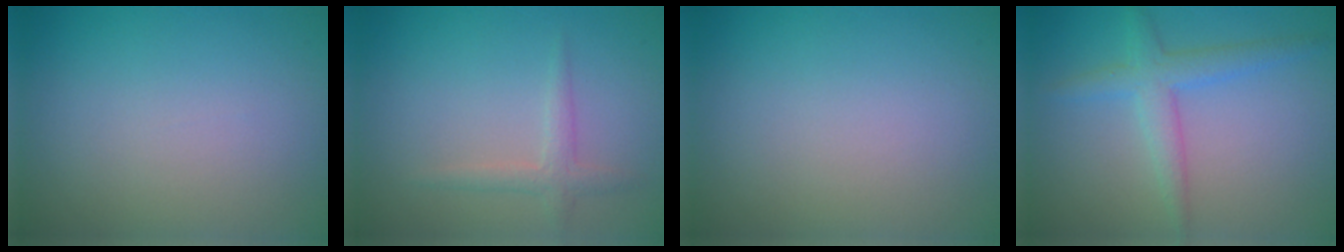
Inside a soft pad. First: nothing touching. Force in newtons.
{"total": 1.7, "press": 1.7, "slide": 0.1}
{"total": 0.0}
{"total": 3.0, "press": 3.0, "slide": 0.2}